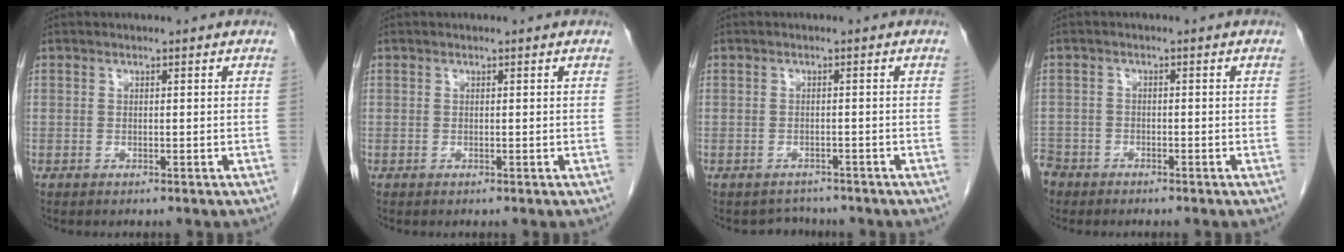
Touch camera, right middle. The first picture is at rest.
{"total": 0.0}
{"total": 2.5, "force": [-2.2, 1.0, -0.4], "torque": [-0.003, -0.001, -0.033]}
{"total": 4.6, "force": [-3.7, 2.8, 0.4], "torque": [-0.015, 0.000, -0.075]}